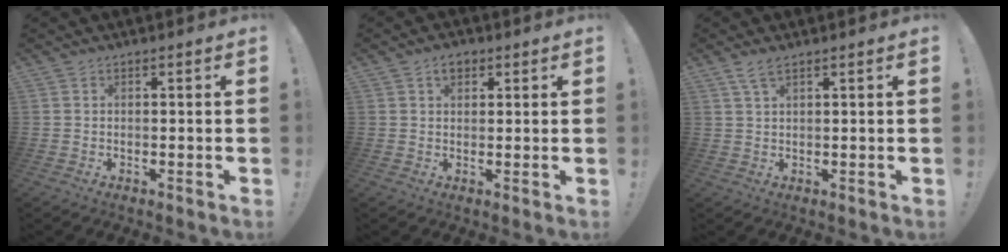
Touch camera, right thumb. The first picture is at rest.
{"total": 3.6, "force": [1.7, 2.4, 2.1], "torque": [-0.028, 0.002, 0.029]}
{"total": 3.5, "force": [2.2, 0.9, 2.6], "torque": [-0.059, 0.000, 0.042]}